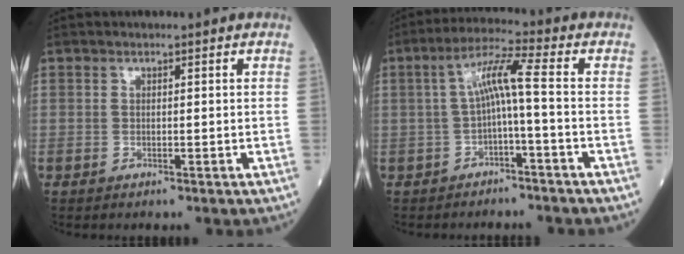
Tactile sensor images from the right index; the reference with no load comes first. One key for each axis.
{"total": 6.0, "fx": -0.5, "fy": -0.2, "fz": 6.0, "tx": -0.112, "ty": 0.026, "tz": -0.007}